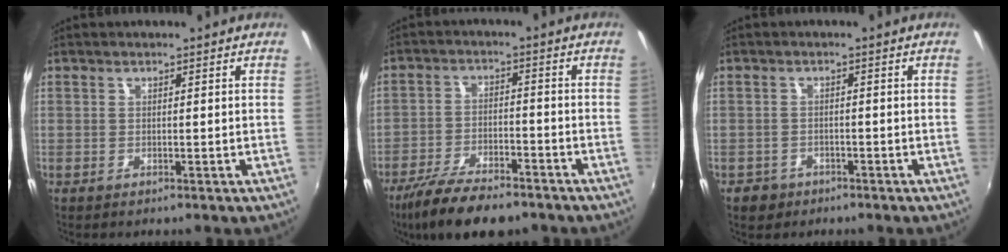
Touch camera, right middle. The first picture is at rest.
{"total": 13.1, "force": [-10.2, 4.1, 7.2], "torque": [-0.158, -0.031, -0.176]}
{"total": 3.4, "force": [-2.1, 2.6, 0.7], "torque": [-0.027, -0.001, -0.032]}